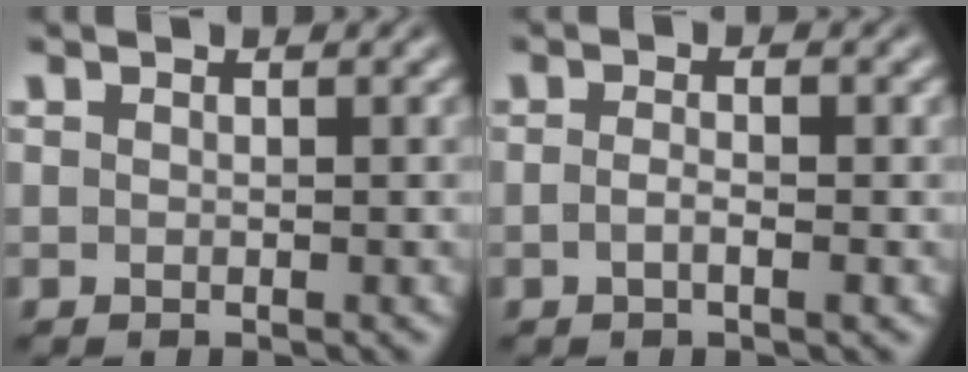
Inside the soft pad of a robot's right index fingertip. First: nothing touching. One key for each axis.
{"total": 1.6, "fx": -0.8, "fy": -0.2, "fz": 1.4, "tx": -0.024, "ty": -0.006, "tz": -0.012}